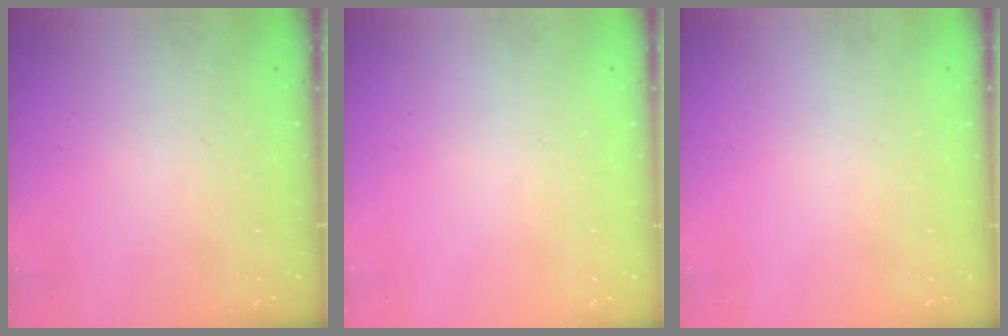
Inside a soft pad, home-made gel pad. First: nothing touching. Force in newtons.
{"total": 0.0}
{"total": 0.0}